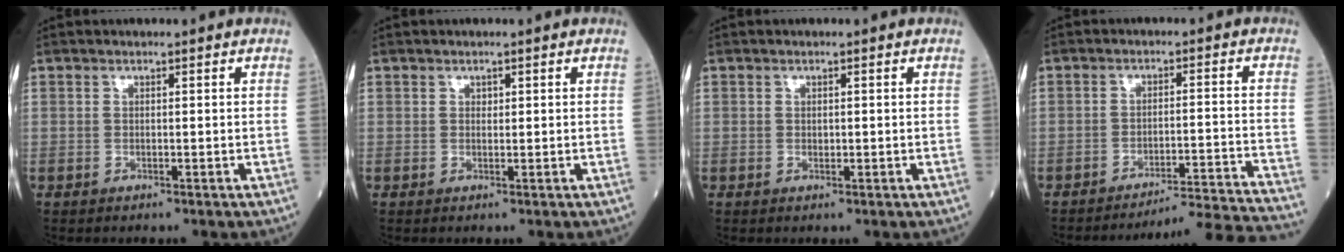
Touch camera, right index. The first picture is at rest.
{"total": 0.5, "force": [0.3, 0.4, 0.2], "torque": [-0.001, -0.002, 0.003]}
{"total": 0.5, "force": [0.1, 0.4, 0.4], "torque": [-0.002, 0.000, 0.002]}
{"total": 15.3, "force": [-14.7, -3.8, 1.9], "torque": [0.006, -0.016, -0.197]}